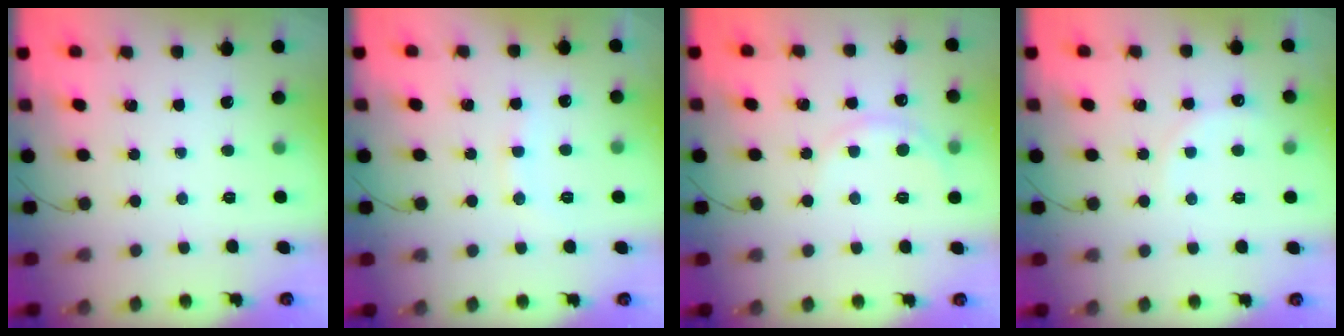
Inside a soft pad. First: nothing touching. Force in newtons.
{"total": 7.3, "press": 7.2, "slide": 1.2}
{"total": 4.4, "press": 4.3, "slide": 0.9}
{"total": 6.7, "press": 6.6, "slide": 1.4}